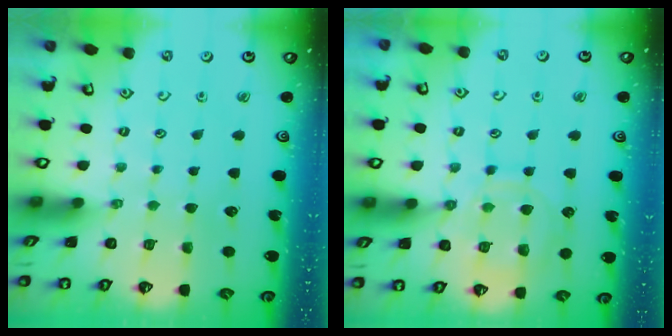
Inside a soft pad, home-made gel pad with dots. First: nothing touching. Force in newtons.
{"total": 12.6, "press": 12.5, "slide": 1.1}